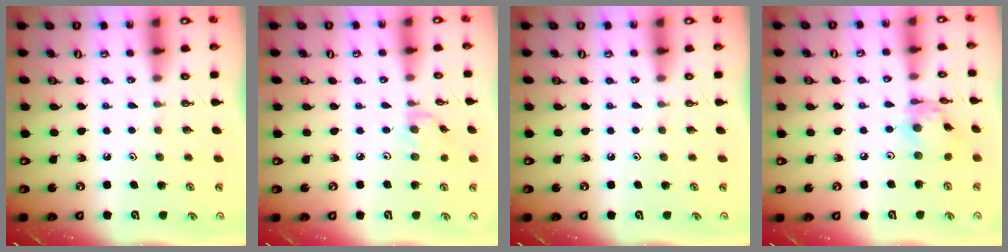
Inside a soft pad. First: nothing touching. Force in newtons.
{"total": 1.1, "press": 1.1, "slide": 0.3}
{"total": 0.0}
{"total": 8.3, "press": 8.3, "slide": 0.5}